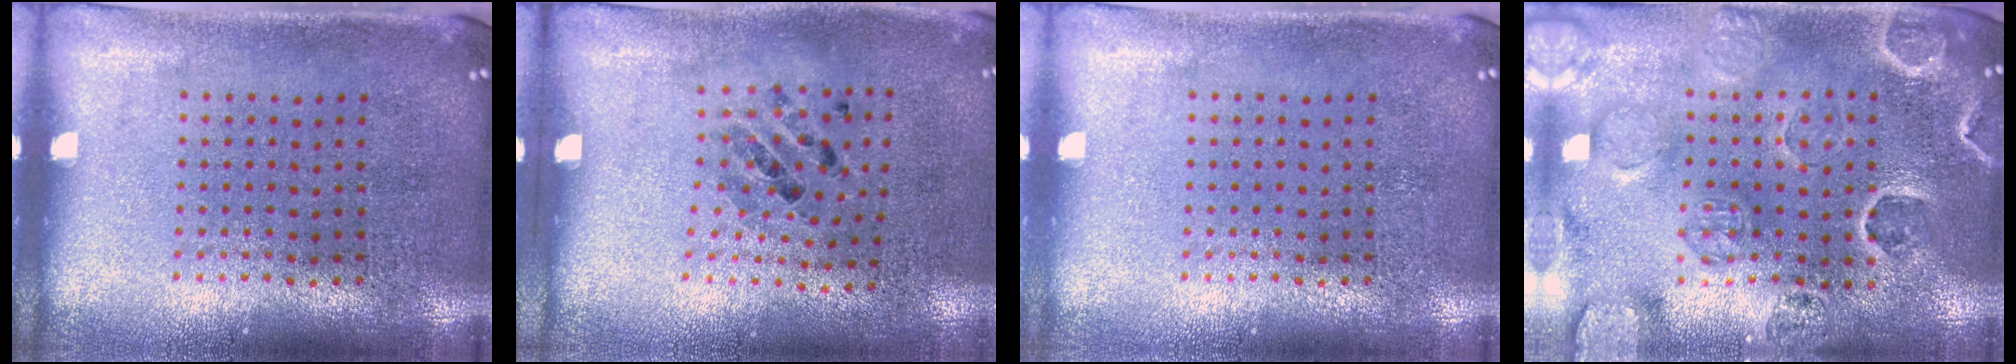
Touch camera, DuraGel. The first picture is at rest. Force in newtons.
{"total": 1.0, "press": 0.8, "slide": 0.6}
{"total": 0.0}
{"total": 2.7, "press": 2.6, "slide": 0.5}